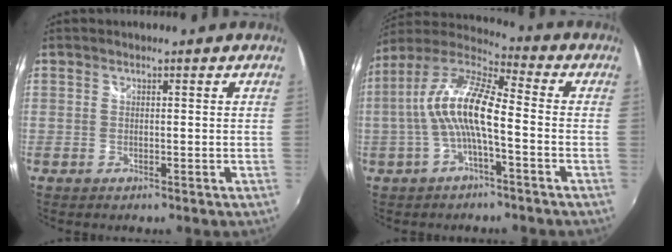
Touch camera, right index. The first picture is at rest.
{"total": 12.3, "force": [-1.7, 2.7, 11.9], "torque": [-0.236, 0.014, -0.035]}